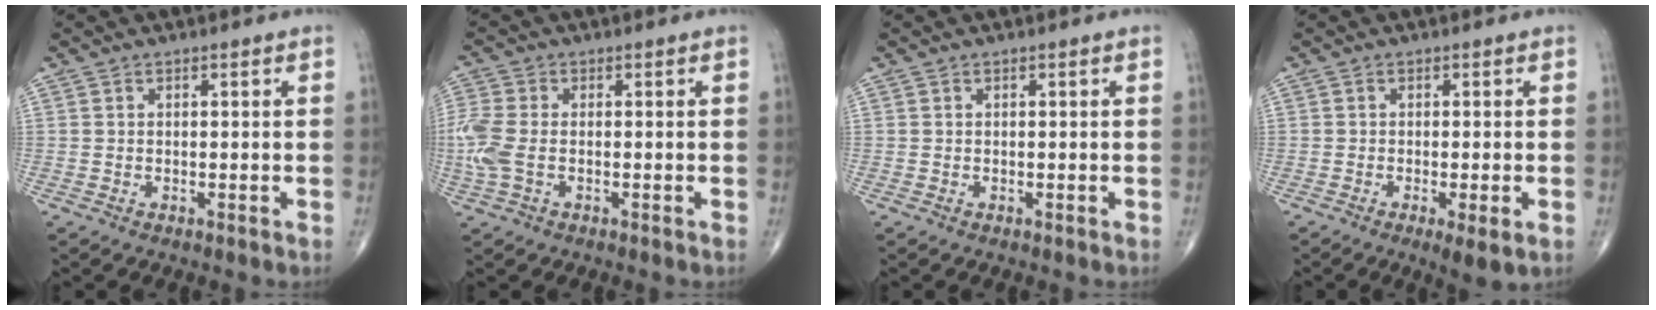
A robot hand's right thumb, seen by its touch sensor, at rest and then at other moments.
{"total": 6.8, "force": [-1.0, 4.0, 5.4], "torque": [-0.161, 0.007, -0.022]}
{"total": 0.0}
{"total": 4.6, "force": [-1.6, 0.9, 4.1], "torque": [-0.068, -0.014, -0.027]}